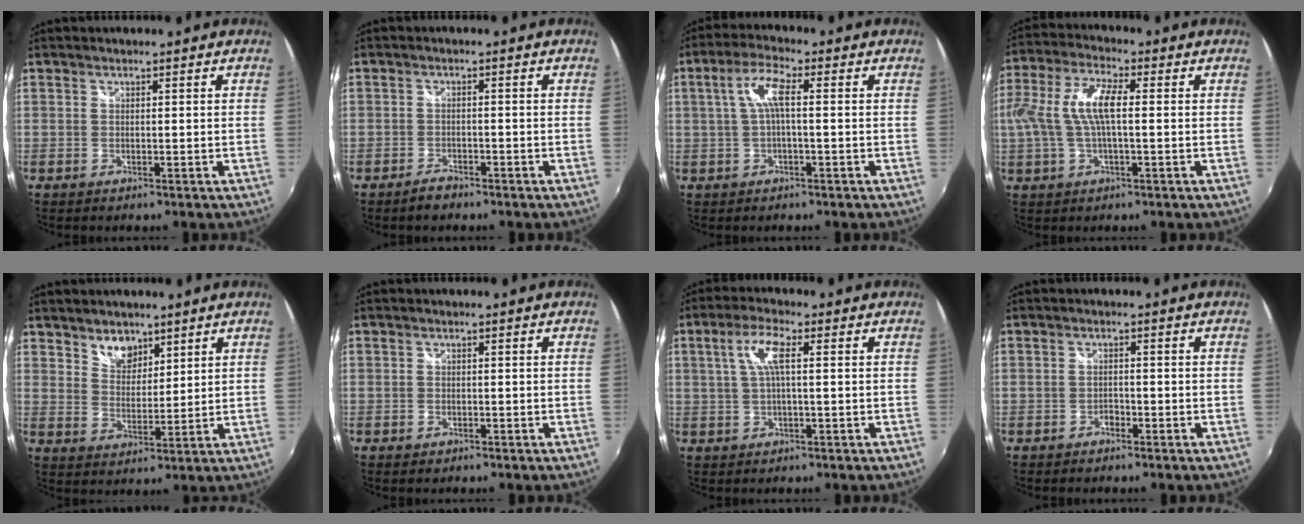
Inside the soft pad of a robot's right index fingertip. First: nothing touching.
{"total": 1.8, "force": [-1.5, 0.9, 0.4], "torque": [-0.009, 0.000, -0.025]}
{"total": 5.6, "force": [0.4, 1.1, 5.5], "torque": [-0.109, 0.011, 0.010]}
{"total": 10.2, "force": [0.2, 3.2, 9.6], "torque": [-0.198, 0.009, 0.007]}
{"total": 5.6, "force": [4.2, 3.3, 1.7], "torque": [-0.017, 0.006, 0.077]}
{"total": 1.2, "force": [-0.7, 1.0, 0.3], "torque": [-0.009, 0.000, -0.009]}
{"total": 5.6, "force": [1.1, 1.0, 5.4], "torque": [-0.105, 0.007, 0.023]}
{"total": 1.3, "force": [-1.1, 0.7, 0.3], "torque": [-0.007, -0.001, -0.018]}